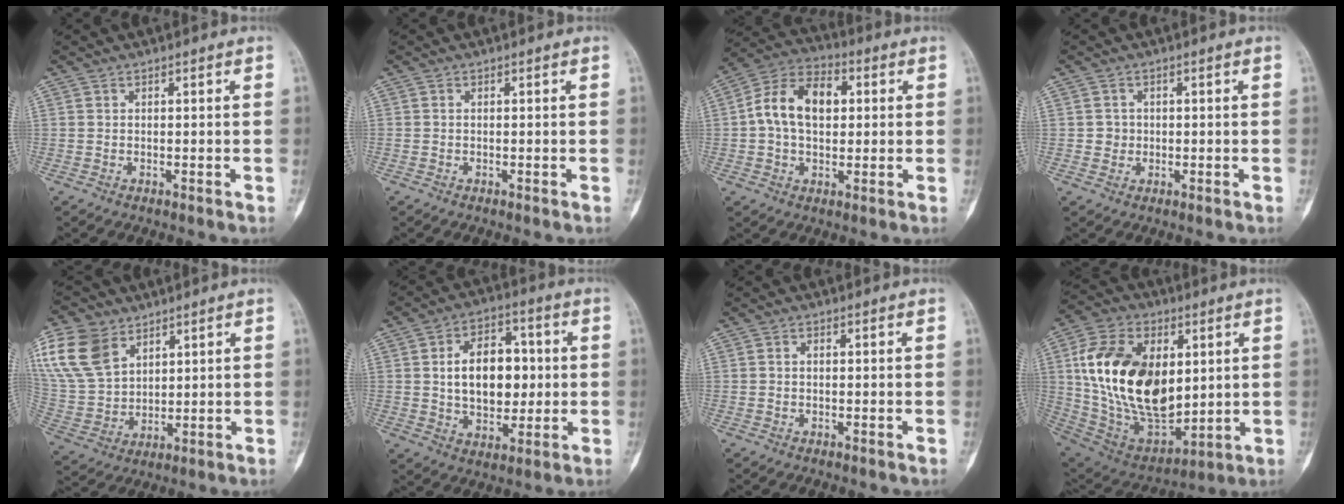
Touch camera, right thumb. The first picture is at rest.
{"total": 0.0}
{"total": 12.8, "force": [1.5, 8.4, 9.5], "torque": [-0.154, 0.026, 0.017]}
{"total": 1.9, "force": [-0.1, 1.9, 0.4], "torque": [0.005, 0.006, -0.003]}
{"total": 15.2, "force": [7.7, 10.3, 8.1], "torque": [-0.162, -0.014, 0.163]}
{"total": 14.3, "force": [1.2, 9.3, 10.7], "torque": [-0.131, 0.014, 0.024]}
{"total": 0.7, "force": [0.0, 0.5, 0.5], "torque": [-0.010, 0.002, -0.002]}
{"total": 26.6, "force": [4.2, 16.0, 20.8], "torque": [-0.364, -0.023, 0.088]}